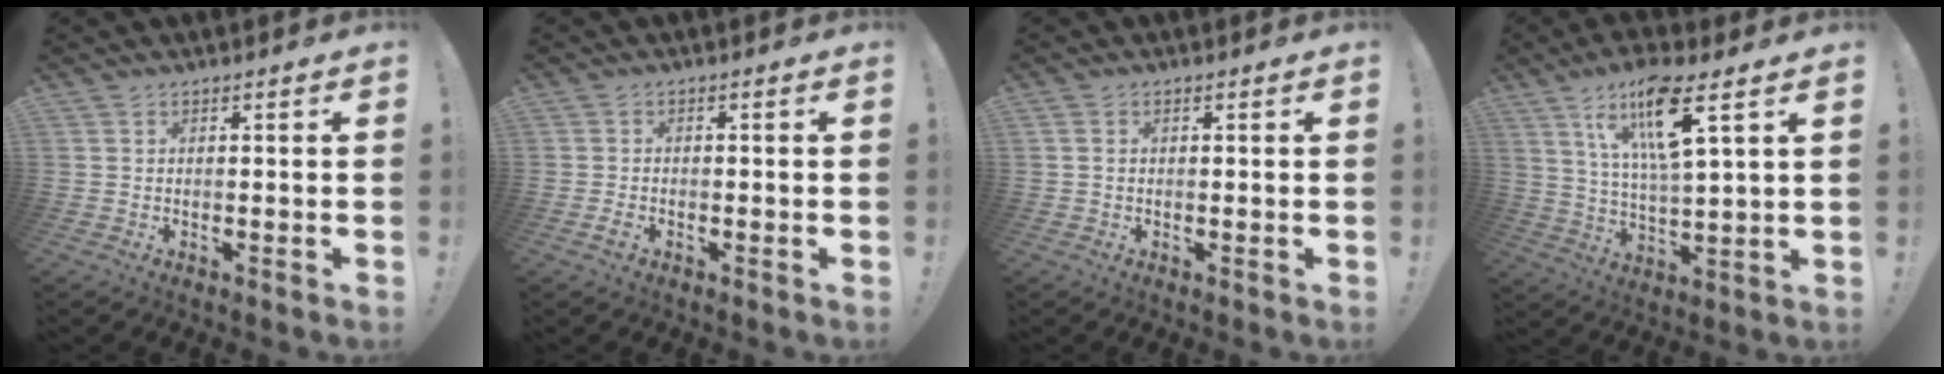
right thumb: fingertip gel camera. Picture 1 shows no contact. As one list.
[{"total": 2.0, "force": [-1.3, 0.8, 1.2], "torque": [-0.017, 0.007, -0.023]}, {"total": 0.9, "force": [0.2, 0.6, 0.7], "torque": [-0.017, 0.003, 0.004]}, {"total": 14.8, "force": [8.3, 2.8, 12.0], "torque": [-0.212, -0.025, 0.128]}]